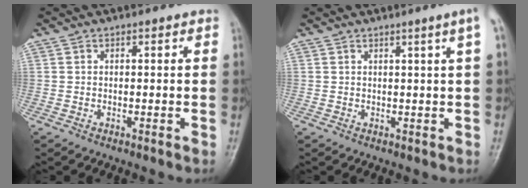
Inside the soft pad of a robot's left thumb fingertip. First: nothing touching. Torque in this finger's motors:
{"motor_torque": [1.88, 1.90, 1.85, -0.92, 0.09]}